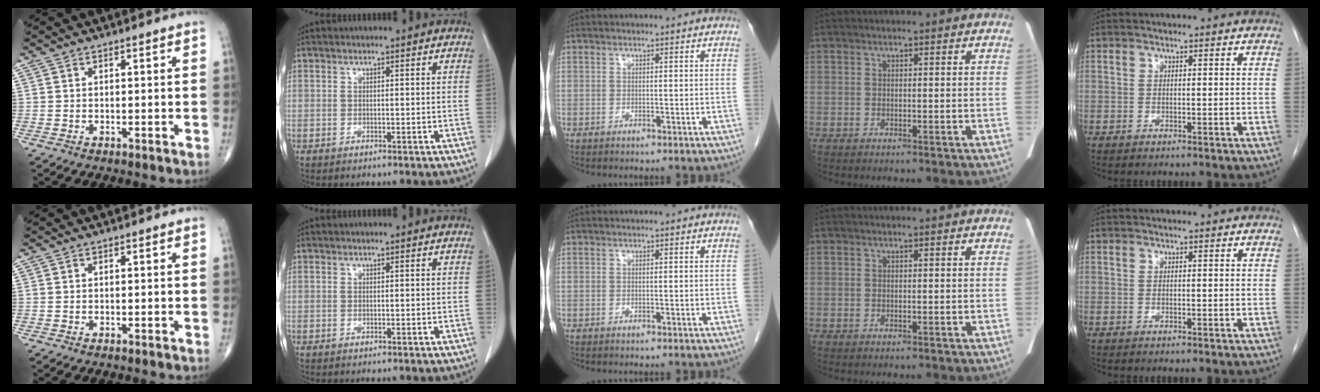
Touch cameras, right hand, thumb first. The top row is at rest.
{}